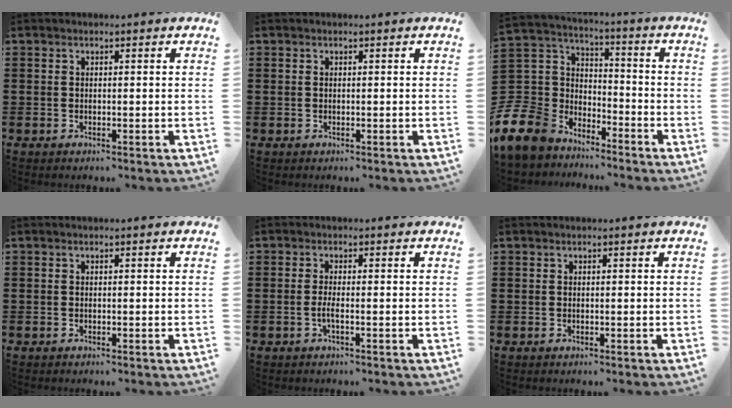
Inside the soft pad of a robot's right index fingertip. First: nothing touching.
{"total": 0.0}
{"total": 9.3, "force": [-6.2, 6.7, 1.6], "torque": [-0.099, -0.005, -0.127]}
{"total": 0.0}
{"total": 1.9, "force": [-0.8, 0.1, 1.7], "torque": [-0.038, -0.002, -0.018]}
{"total": 0.0}